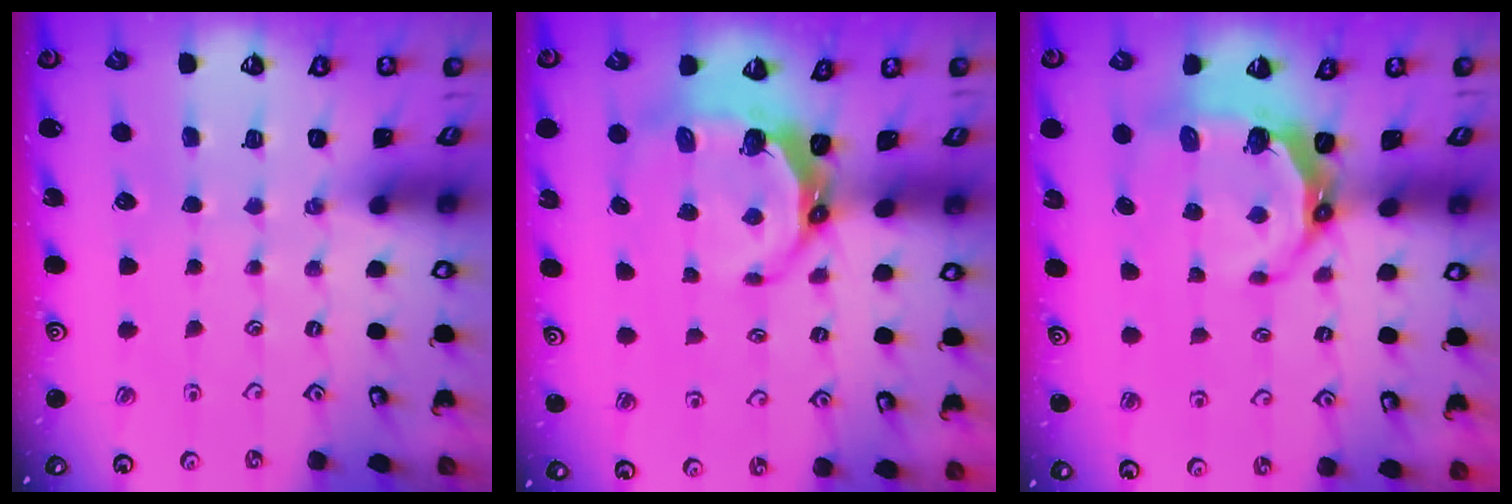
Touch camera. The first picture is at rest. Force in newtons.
{"total": 8.0, "press": 6.4, "slide": 4.7}
{"total": 6.4, "press": 5.0, "slide": 4.0}